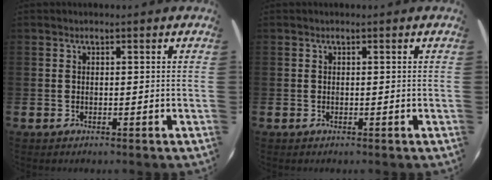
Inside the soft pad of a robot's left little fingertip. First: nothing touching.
{"total": 0.0}